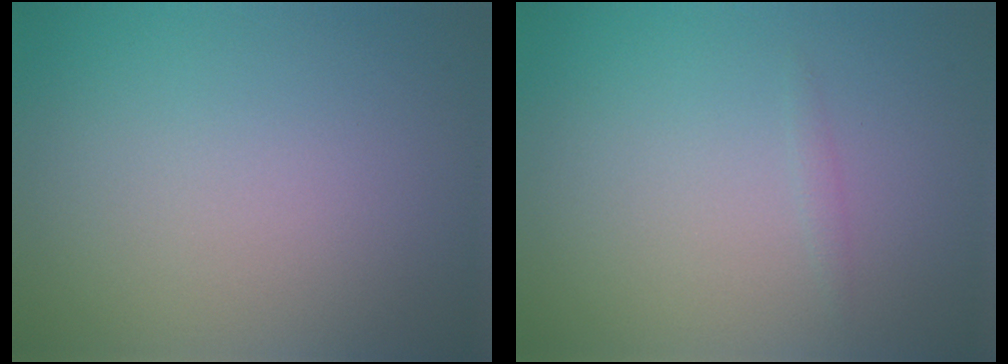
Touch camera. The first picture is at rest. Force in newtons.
{"total": 0.6, "press": 0.6, "slide": 0.0}